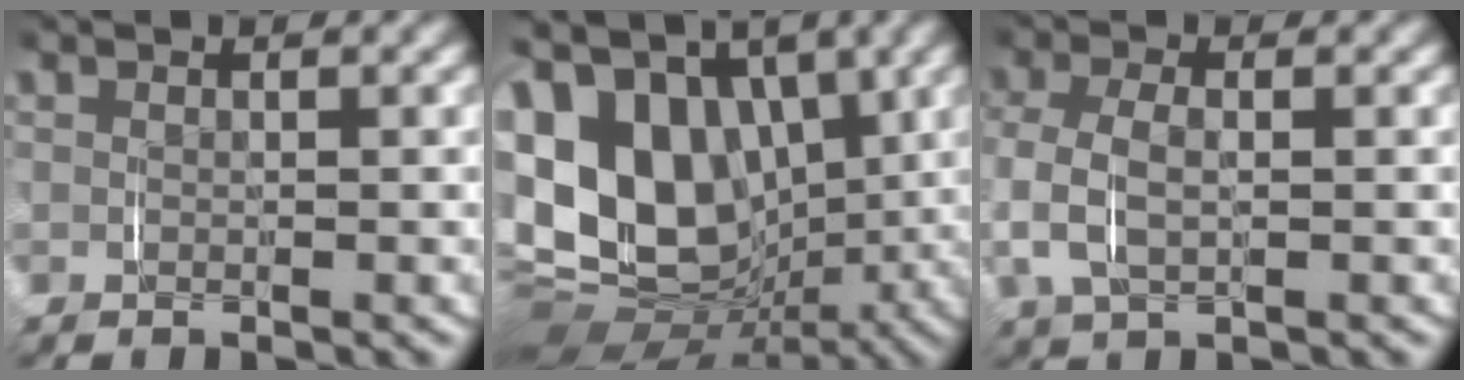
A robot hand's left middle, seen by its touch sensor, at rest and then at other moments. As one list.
[{"total": 21.0, "force": [0.4, 16.4, 13.1], "torque": [-0.289, -0.049, 0.018]}, {"total": 4.2, "force": [0.0, 2.6, 3.2], "torque": [-0.093, -0.001, 0.004]}]